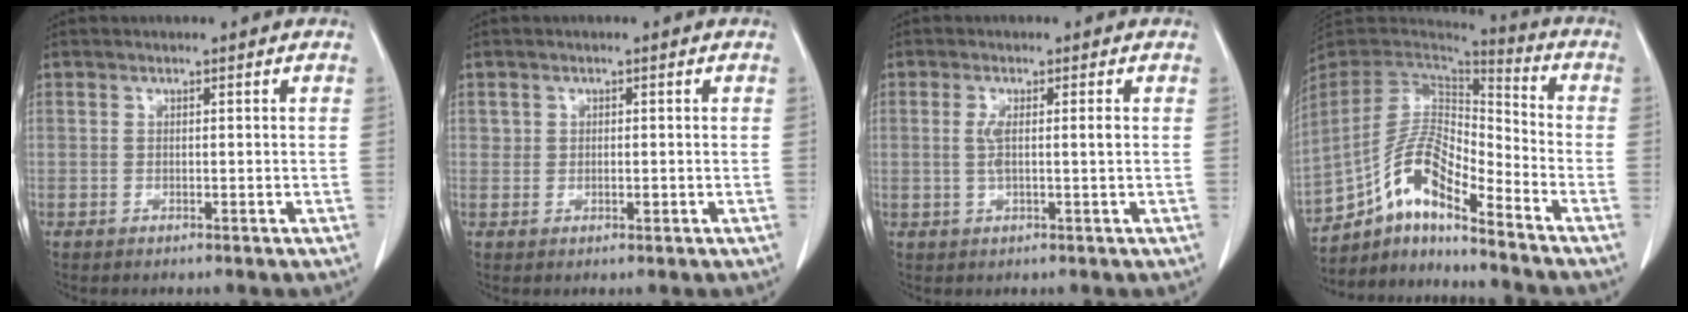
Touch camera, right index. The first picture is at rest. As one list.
[{"total": 1.2, "force": [0.0, 1.0, 0.8], "torque": [-0.012, 0.002, 0.001]}, {"total": 3.1, "force": [0.3, 0.3, 3.1], "torque": [-0.061, 0.002, 0.006]}, {"total": 13.3, "force": [-8.9, 3.5, 9.2], "torque": [-0.183, 0.026, -0.161]}]